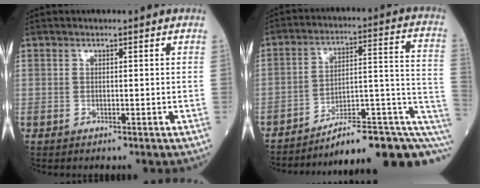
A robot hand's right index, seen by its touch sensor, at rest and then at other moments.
{"total": 17.7, "force": [-10.5, 3.5, 13.8], "torque": [-0.124, 0.062, -0.141]}